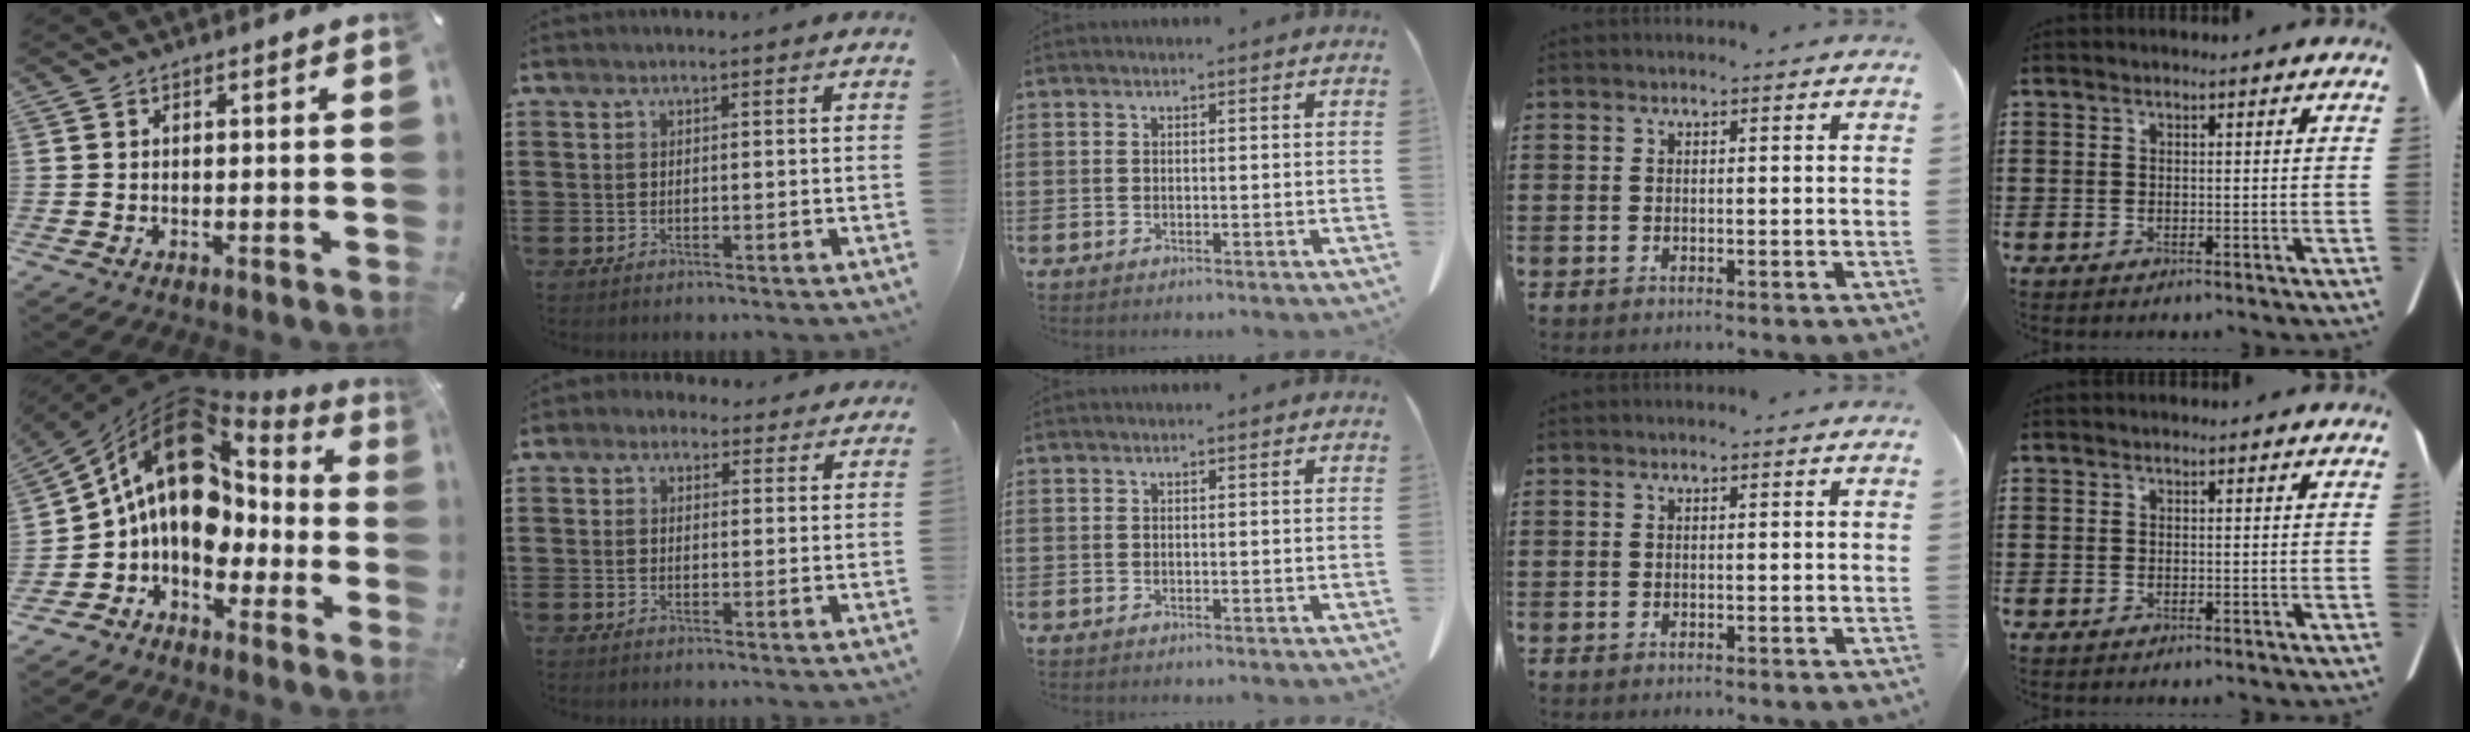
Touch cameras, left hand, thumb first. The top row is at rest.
{"thumb": {"total": 17.7, "force": [3.1, 12.6, 12.0], "torque": [-0.224, -0.014, 0.050]}, "index": {"total": 2.6, "force": [2.1, 1.5, 0.6], "torque": [-0.010, 0.000, 0.037]}}